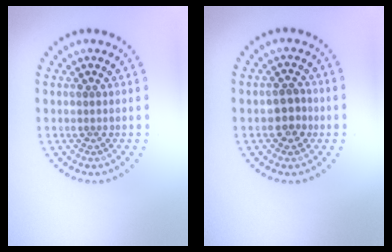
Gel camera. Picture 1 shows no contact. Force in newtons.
{"total": 1.8, "press": 1.7, "slide": 0.5}